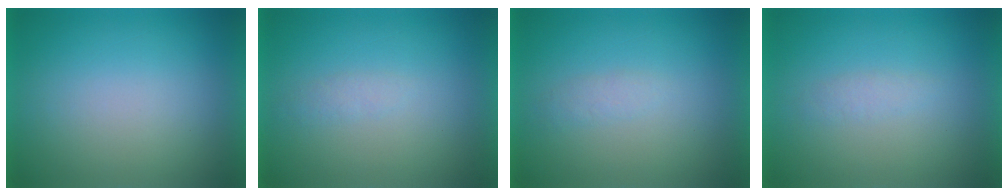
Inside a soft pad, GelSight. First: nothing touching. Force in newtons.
{"total": 1.3}
{"total": 1.4}
{"total": 1.3}